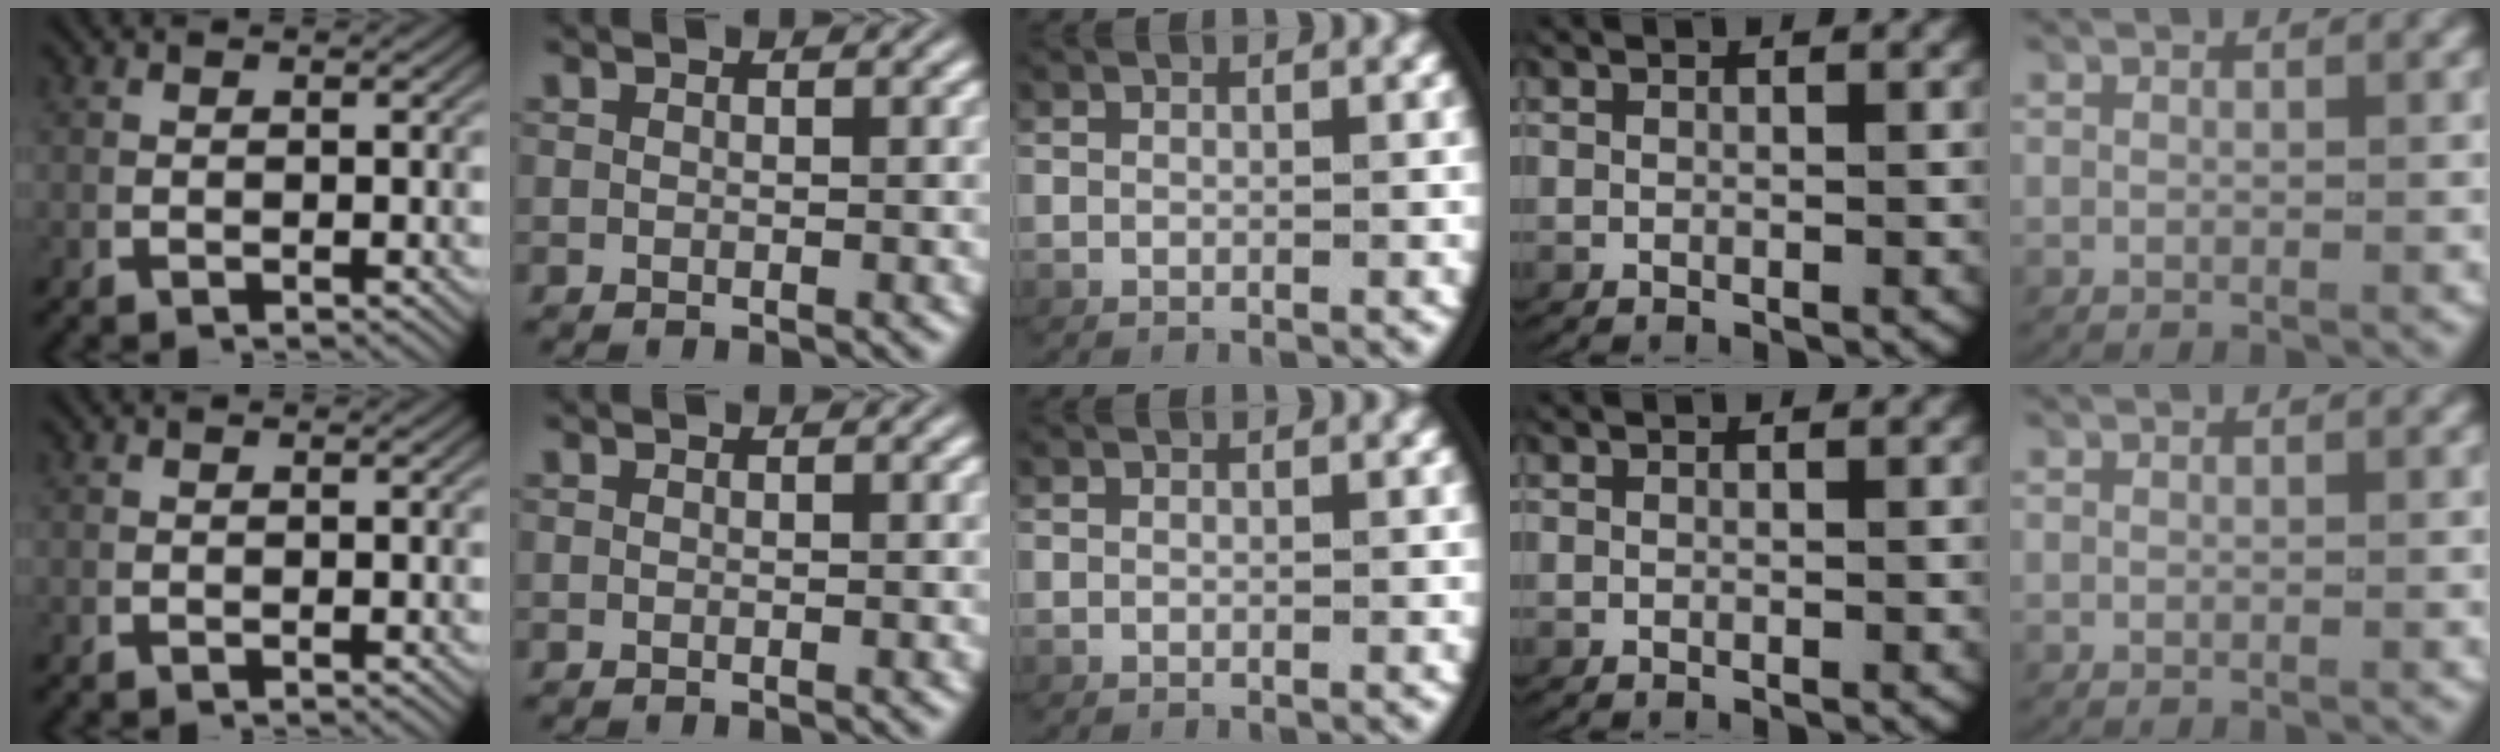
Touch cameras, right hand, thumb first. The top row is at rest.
{}